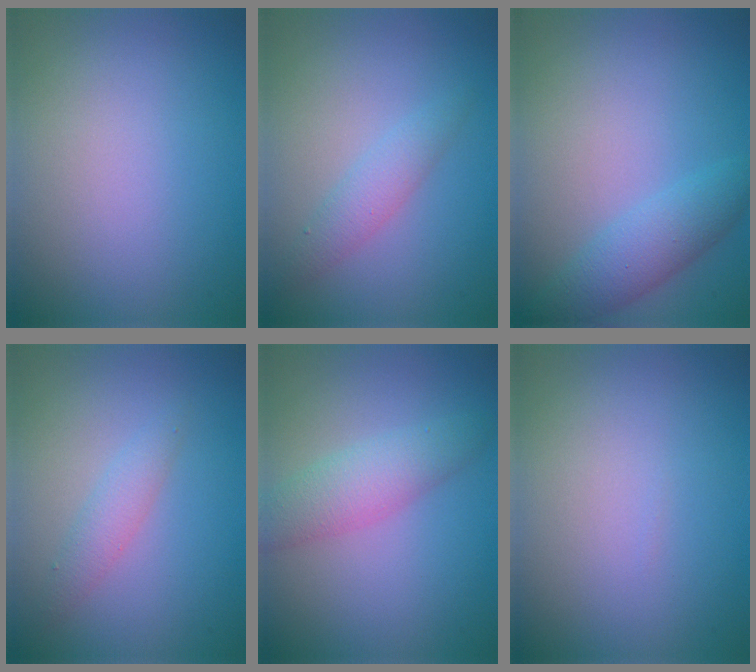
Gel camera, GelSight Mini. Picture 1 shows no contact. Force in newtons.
{"total": 1.9, "press": 1.9, "slide": 0.0}
{"total": 3.0, "press": 3.0, "slide": 0.2}
{"total": 1.7, "press": 1.7, "slide": 0.1}
{"total": 3.5, "press": 3.5, "slide": 0.1}
{"total": 0.0}